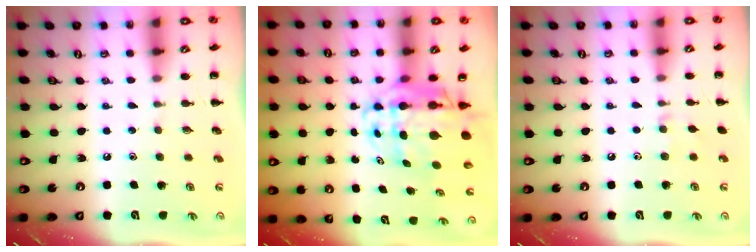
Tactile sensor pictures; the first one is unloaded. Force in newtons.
{"total": 10.4, "press": 10.0, "slide": 2.8}
{"total": 3.7, "press": 3.4, "slide": 1.4}